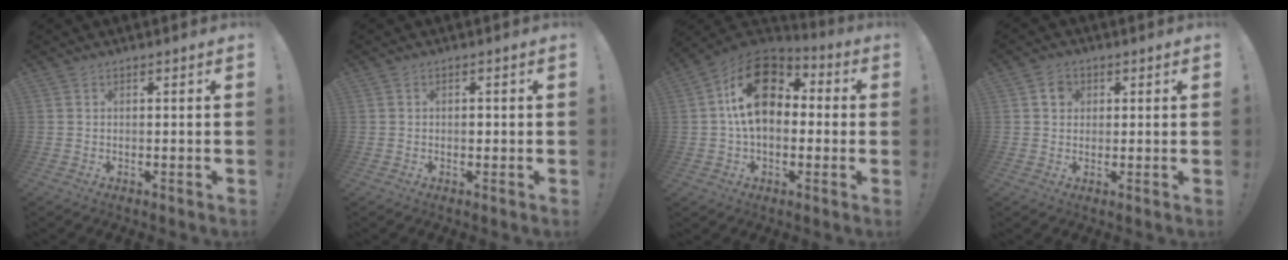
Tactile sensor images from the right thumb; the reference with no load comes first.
{"total": 1.0, "force": [-0.4, 0.8, 0.5], "torque": [-0.004, 0.000, -0.009]}
{"total": 19.1, "force": [3.6, 12.8, 13.7], "torque": [-0.218, 0.009, 0.062]}
{"total": 3.9, "force": [1.3, 3.4, 1.5], "torque": [-0.015, -0.001, 0.022]}